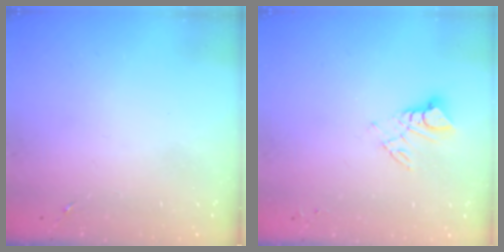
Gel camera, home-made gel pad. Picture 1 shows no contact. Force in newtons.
{"total": 6.2, "press": 6.1, "slide": 0.4}